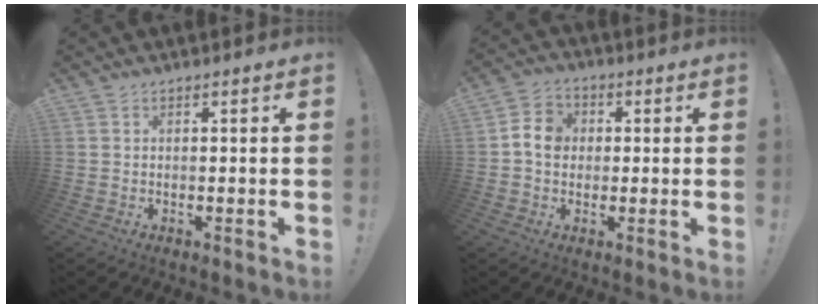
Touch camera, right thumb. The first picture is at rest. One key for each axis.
{"total": 7.3, "fx": 0.3, "fy": 6.2, "fz": 3.7, "tx": -0.055, "ty": 0.018, "tz": 0.009}